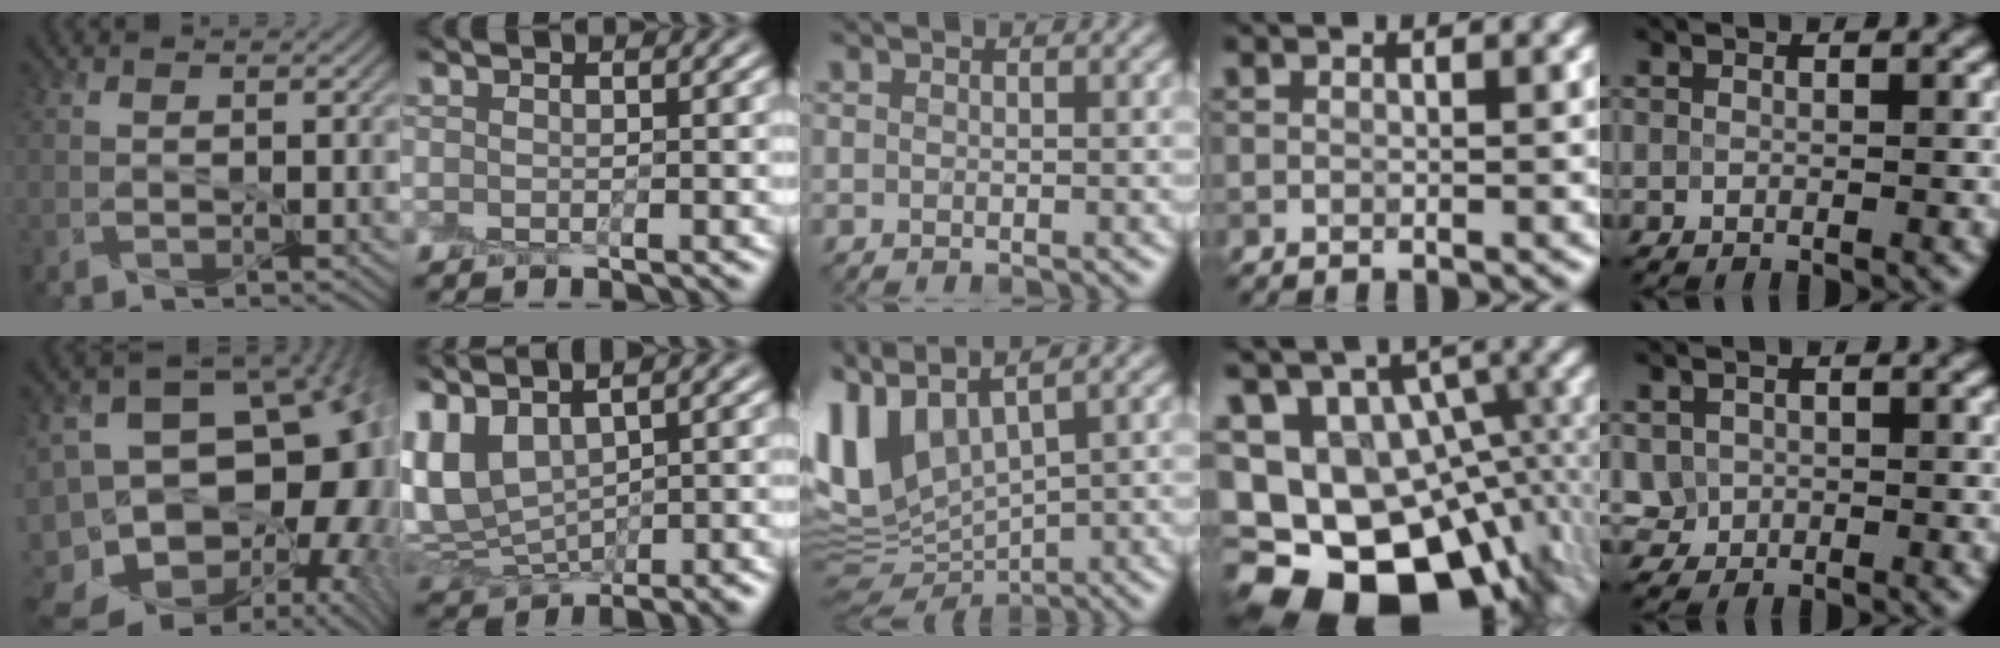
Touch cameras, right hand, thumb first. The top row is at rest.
{"thumb": {"total": 19.9, "force": [-9.2, 12.1, 12.8], "torque": [-0.205, 0.001, -0.113]}, "index": {"total": 6.5, "force": [2.7, 3.7, 4.6], "torque": [-0.111, 0.001, 0.061]}, "middle": {"total": 9.3, "force": [1.5, 5.1, 7.7], "torque": [-0.180, 0.000, 0.032]}, "ring": {"total": 18.4, "force": [-5.4, 12.5, 12.4], "torque": [-0.203, -0.013, -0.061]}, "little": {"total": 2.1, "force": [-0.1, 2.0, 0.6], "torque": [-0.003, -0.002, -0.001]}}